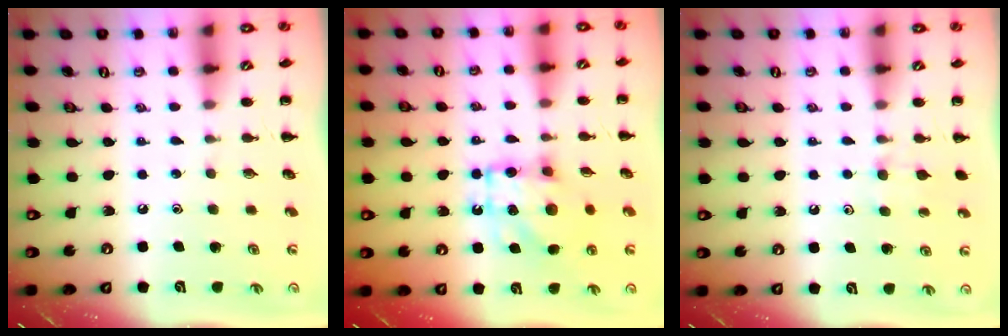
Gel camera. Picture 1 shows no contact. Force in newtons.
{"total": 11.9, "press": 11.9, "slide": 1.4}
{"total": 7.2, "press": 6.9, "slide": 1.9}